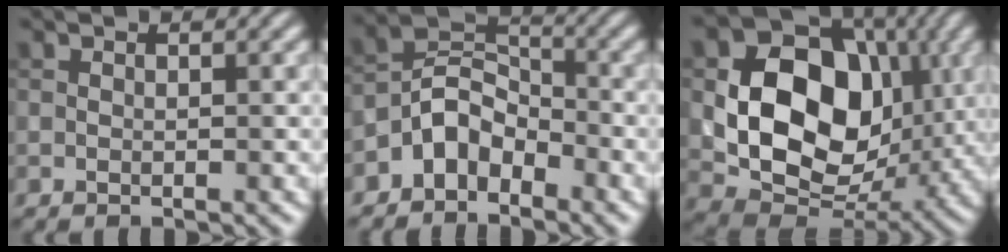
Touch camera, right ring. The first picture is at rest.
{"total": 4.2, "force": [-2.9, 2.5, 1.9], "torque": [-0.031, 0.012, -0.066]}
{"total": 13.5, "force": [1.1, 10.3, 8.6], "torque": [-0.142, -0.012, 0.020]}